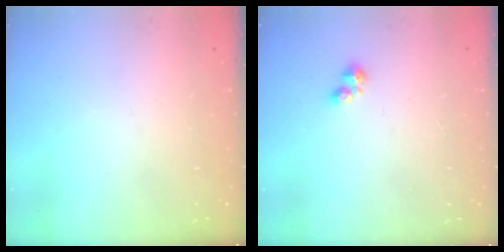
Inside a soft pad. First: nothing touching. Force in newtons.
{"total": 3.1, "press": 3.0, "slide": 0.5}